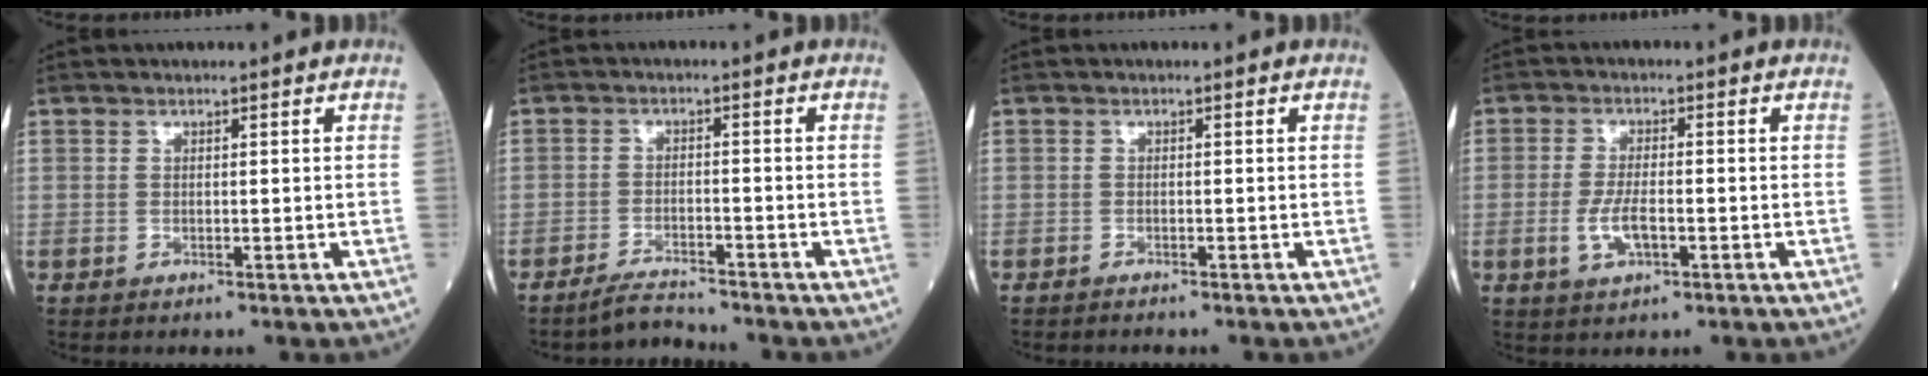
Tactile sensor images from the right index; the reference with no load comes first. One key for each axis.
{"total": 3.3, "fx": -3.2, "fy": -0.3, "fz": 0.2, "tx": -0.008, "ty": -0.017, "tz": -0.058}
{"total": 0.7, "fx": -0.7, "fy": 0.0, "fz": 0.1, "tx": -0.005, "ty": -0.002, "tz": -0.014}
{"total": 4.6, "fx": -1.4, "fy": 1.4, "fz": 4.1, "tx": -0.087, "ty": -0.003, "tz": -0.024}